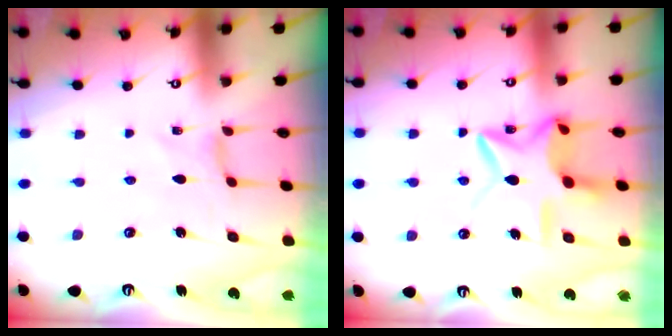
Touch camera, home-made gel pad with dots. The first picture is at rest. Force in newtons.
{"total": 13.5, "press": 13.5, "slide": 1.1}